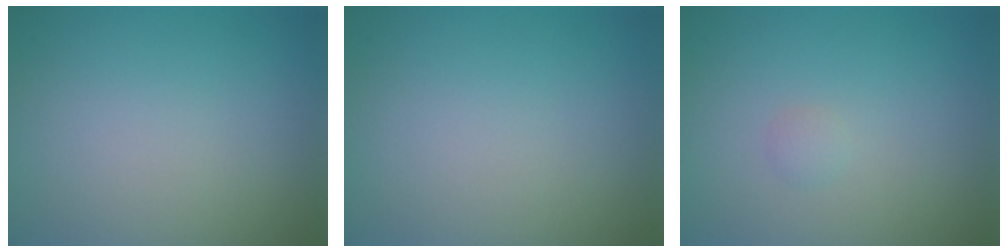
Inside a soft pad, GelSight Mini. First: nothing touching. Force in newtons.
{"total": 0.0}
{"total": 0.6, "press": 0.6, "slide": 0.0}